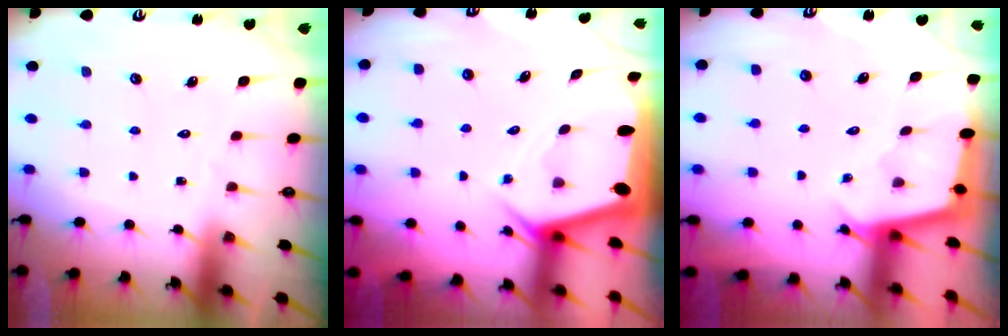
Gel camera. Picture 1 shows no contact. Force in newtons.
{"total": 3.0, "press": 2.9, "slide": 0.4}
{"total": 2.1, "press": 2.1, "slide": 0.2}